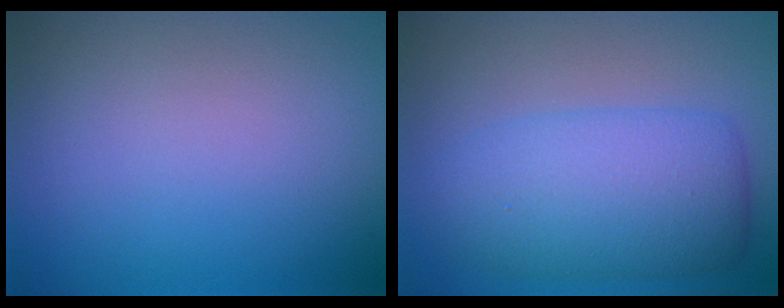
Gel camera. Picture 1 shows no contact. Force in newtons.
{"total": 6.6, "press": 6.6, "slide": 0.2}